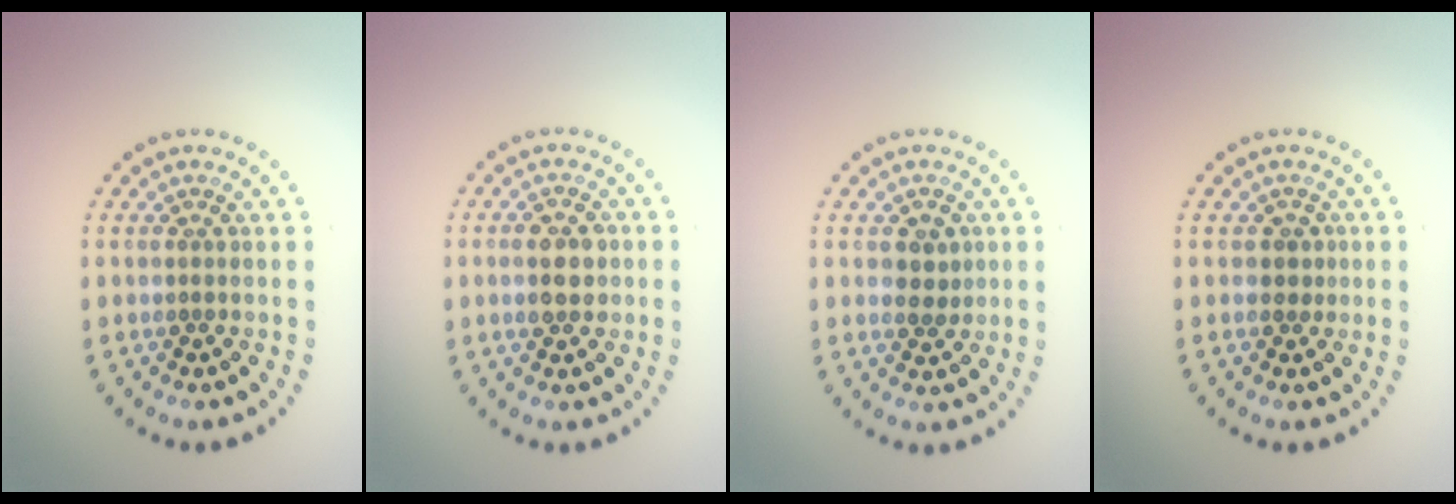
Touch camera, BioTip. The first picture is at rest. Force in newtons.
{"total": 2.8, "press": 2.8, "slide": 0.2}
{"total": 1.4, "press": 1.3, "slide": 0.5}
{"total": 1.4, "press": 1.1, "slide": 0.8}